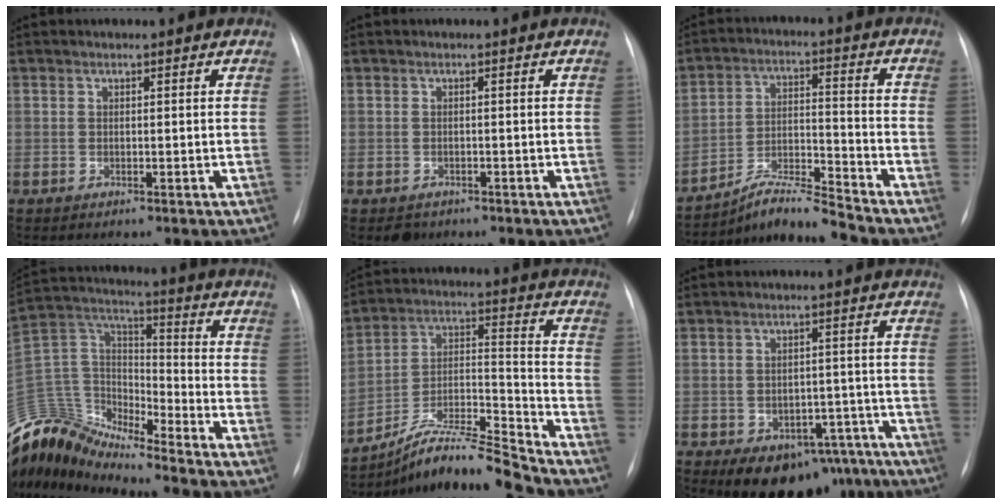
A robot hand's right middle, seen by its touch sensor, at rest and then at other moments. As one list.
[{"total": 1.9, "force": [-1.3, 1.4, 0.4], "torque": [-0.005, 0.002, -0.013]}, {"total": 8.2, "force": [-7.9, -1.4, 1.5], "torque": [-0.033, 0.006, -0.142]}, {"total": 15.9, "force": [-15.1, 2.2, 4.3], "torque": [-0.092, 0.057, -0.292]}, {"total": 13.9, "force": [-13.0, -1.2, 4.9], "torque": [-0.079, 0.024, -0.234]}, {"total": 12.8, "force": [-9.1, 7.6, 4.8], "torque": [-0.043, 0.026, -0.112]}]